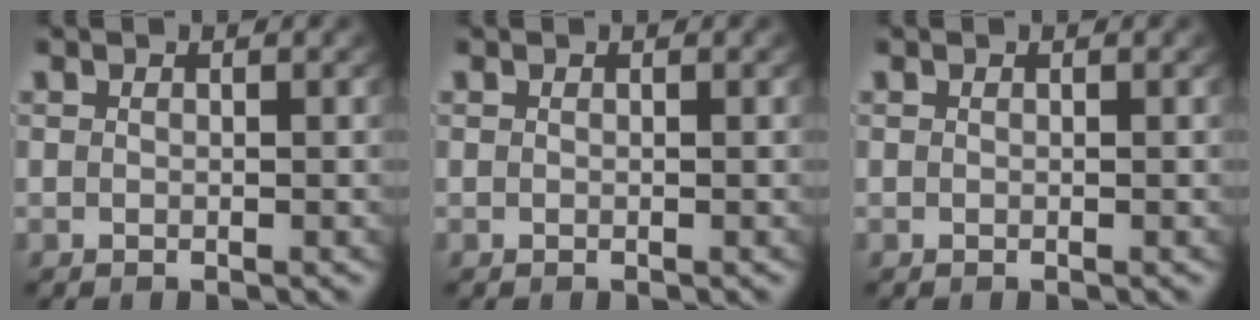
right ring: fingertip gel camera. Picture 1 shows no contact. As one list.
[{"total": 0.0}, {"total": 0.0}]